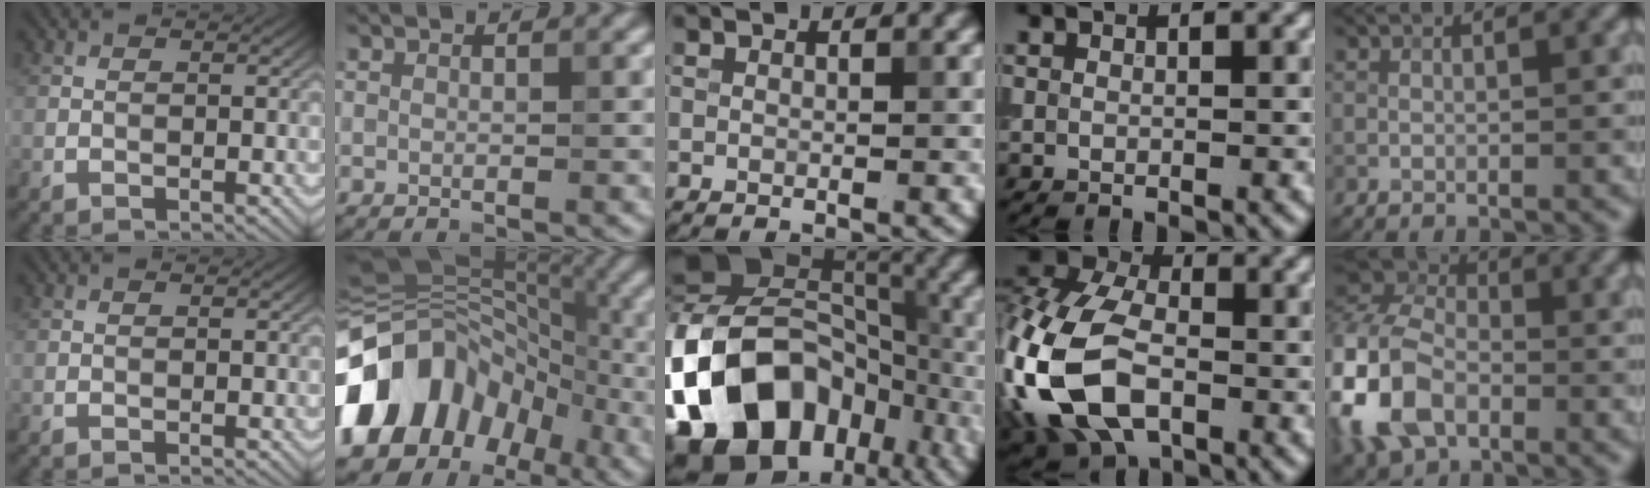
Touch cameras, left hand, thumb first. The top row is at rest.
{"index": {"total": 13.4, "force": [-4.1, 10.2, 7.6], "torque": [-0.131, 0.007, -0.089]}, "middle": {"total": 19.6, "force": [-7.5, 14.5, 10.8], "torque": [-0.213, 0.000, -0.131]}, "ring": {"total": 14.8, "force": [-4.6, 9.4, 10.5], "torque": [-0.253, -0.017, -0.106]}, "little": {"total": 11.2, "force": [-3.2, 7.4, 7.7], "torque": [-0.192, -0.008, -0.078]}}